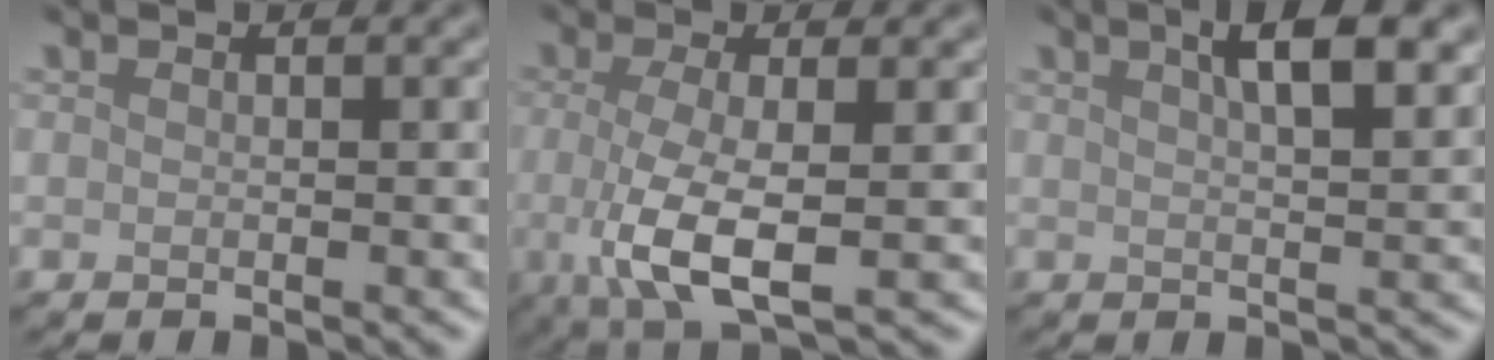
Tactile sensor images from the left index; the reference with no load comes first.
{"total": 5.9, "force": [-0.9, 1.8, 5.6], "torque": [-0.112, -0.014, -0.015]}
{"total": 5.8, "force": [2.7, 1.9, 4.7], "torque": [-0.047, 0.022, 0.025]}